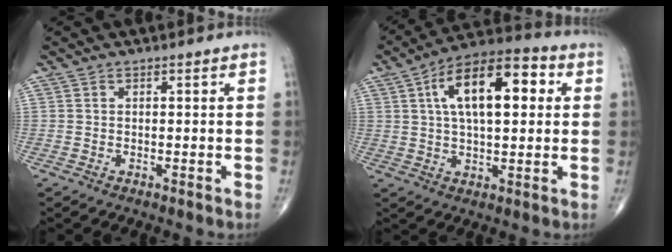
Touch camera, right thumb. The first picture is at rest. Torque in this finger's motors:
{"motor_torque": [0.19, 0.67, 0.49, -0.25, 0.30]}